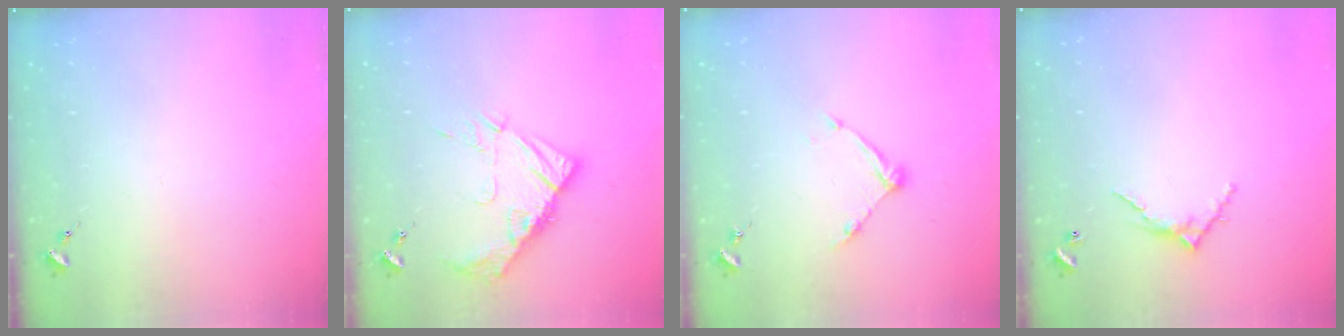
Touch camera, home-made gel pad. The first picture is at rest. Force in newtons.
{"total": 12.2, "press": 12.1, "slide": 0.9}
{"total": 8.4, "press": 8.4, "slide": 0.5}
{"total": 5.7, "press": 5.7, "slide": 0.5}